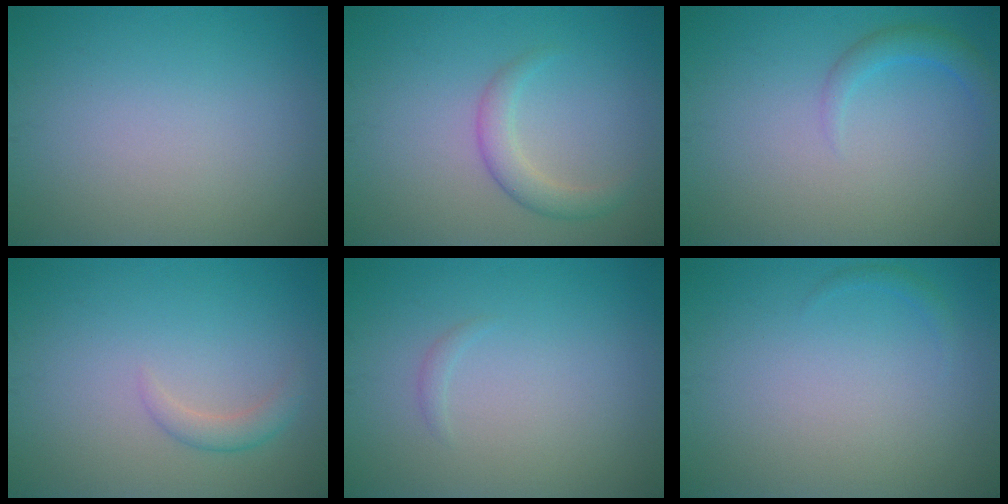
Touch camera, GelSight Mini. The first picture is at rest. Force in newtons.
{"total": 2.3, "press": 2.3, "slide": 0.1}
{"total": 1.8, "press": 1.8, "slide": 0.2}
{"total": 1.5, "press": 1.5, "slide": 0.1}
{"total": 0.6, "press": 0.5, "slide": 0.1}
{"total": 0.6, "press": 0.6, "slide": 0.1}